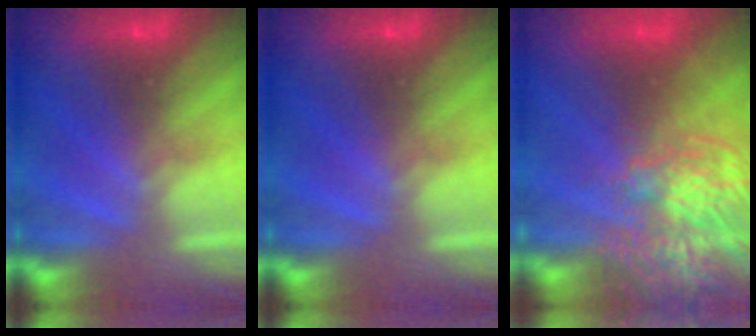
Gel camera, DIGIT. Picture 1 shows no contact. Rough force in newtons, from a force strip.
{"total": 0.0}
{"total": 8.5}